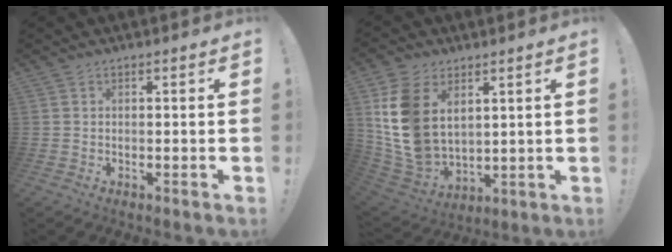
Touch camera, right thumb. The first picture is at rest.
{"total": 16.3, "force": [5.3, 11.5, 10.2], "torque": [-0.224, -0.034, 0.100]}